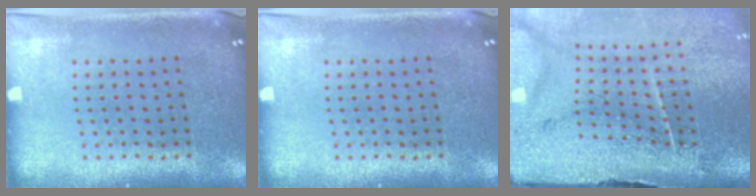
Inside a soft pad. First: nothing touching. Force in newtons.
{"total": 0.0}
{"total": 4.6, "press": 3.8, "slide": 2.7}